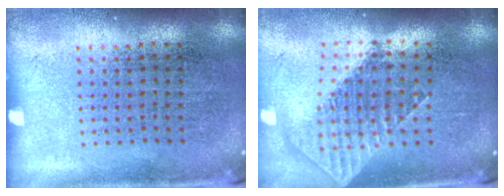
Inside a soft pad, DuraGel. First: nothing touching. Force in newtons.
{"total": 1.9, "press": 1.5, "slide": 1.2}